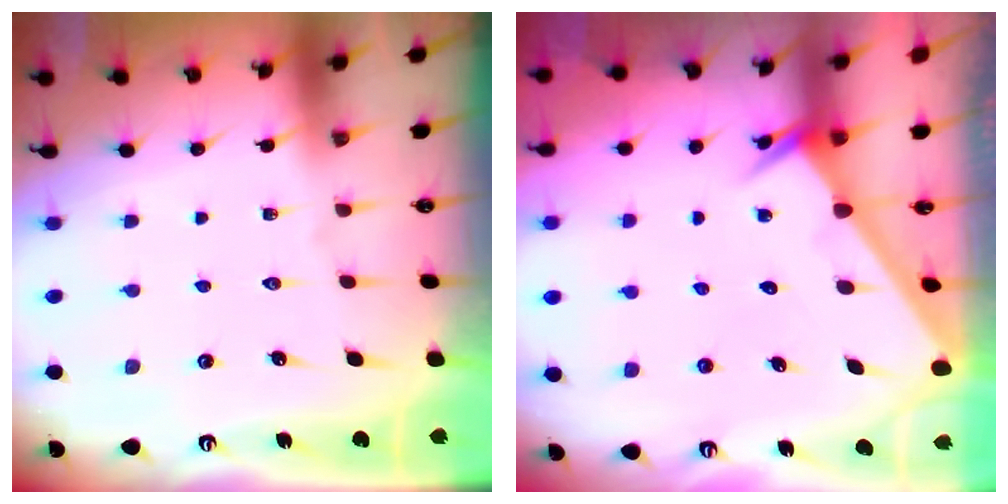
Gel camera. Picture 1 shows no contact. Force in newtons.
{"total": 2.7, "press": 2.7, "slide": 0.0}